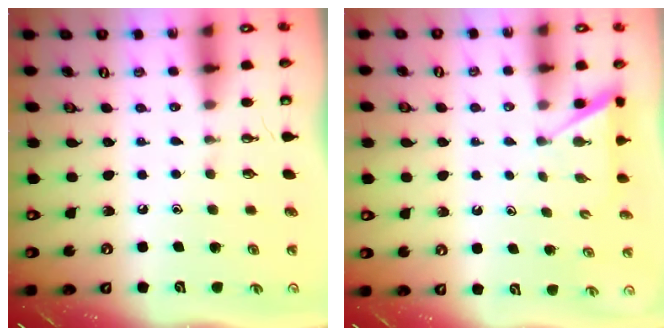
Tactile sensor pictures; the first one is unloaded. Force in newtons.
{"total": 2.0, "press": 2.0, "slide": 0.3}